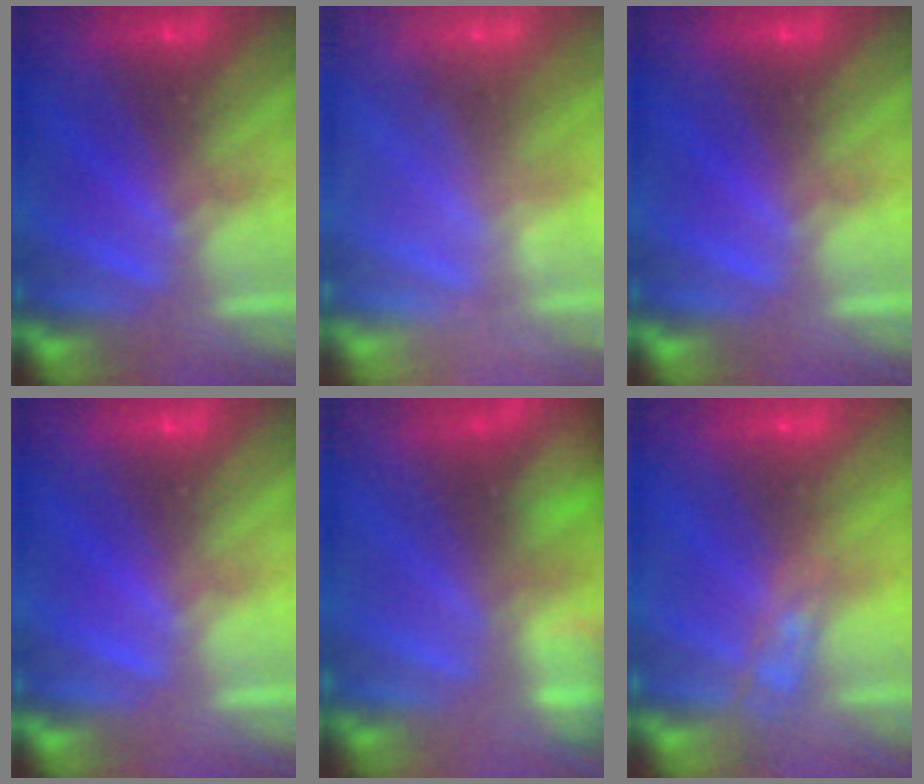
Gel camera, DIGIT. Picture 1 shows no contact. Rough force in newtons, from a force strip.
{"total": 2.1}
{"total": 0.0}
{"total": 0.0}
{"total": 5.9}
{"total": 2.8}